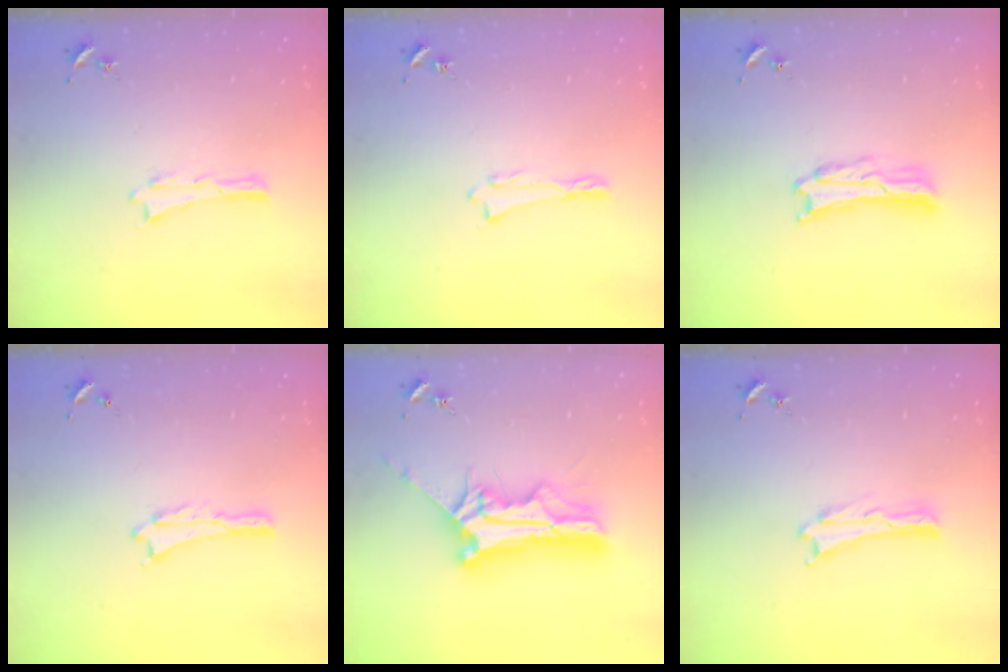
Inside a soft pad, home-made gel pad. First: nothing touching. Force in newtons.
{"total": 0.0}
{"total": 2.8, "press": 2.7, "slide": 0.4}
{"total": 0.5, "press": 0.5, "slide": 0.2}
{"total": 11.4, "press": 11.3, "slide": 1.0}
{"total": 0.0}